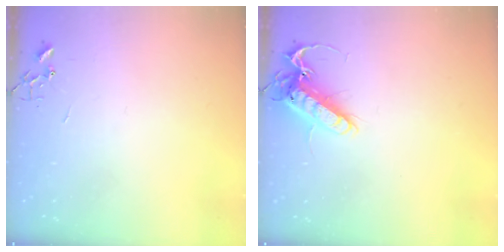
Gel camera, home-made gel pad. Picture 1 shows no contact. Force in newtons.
{"total": 14.4, "press": 14.2, "slide": 2.2}